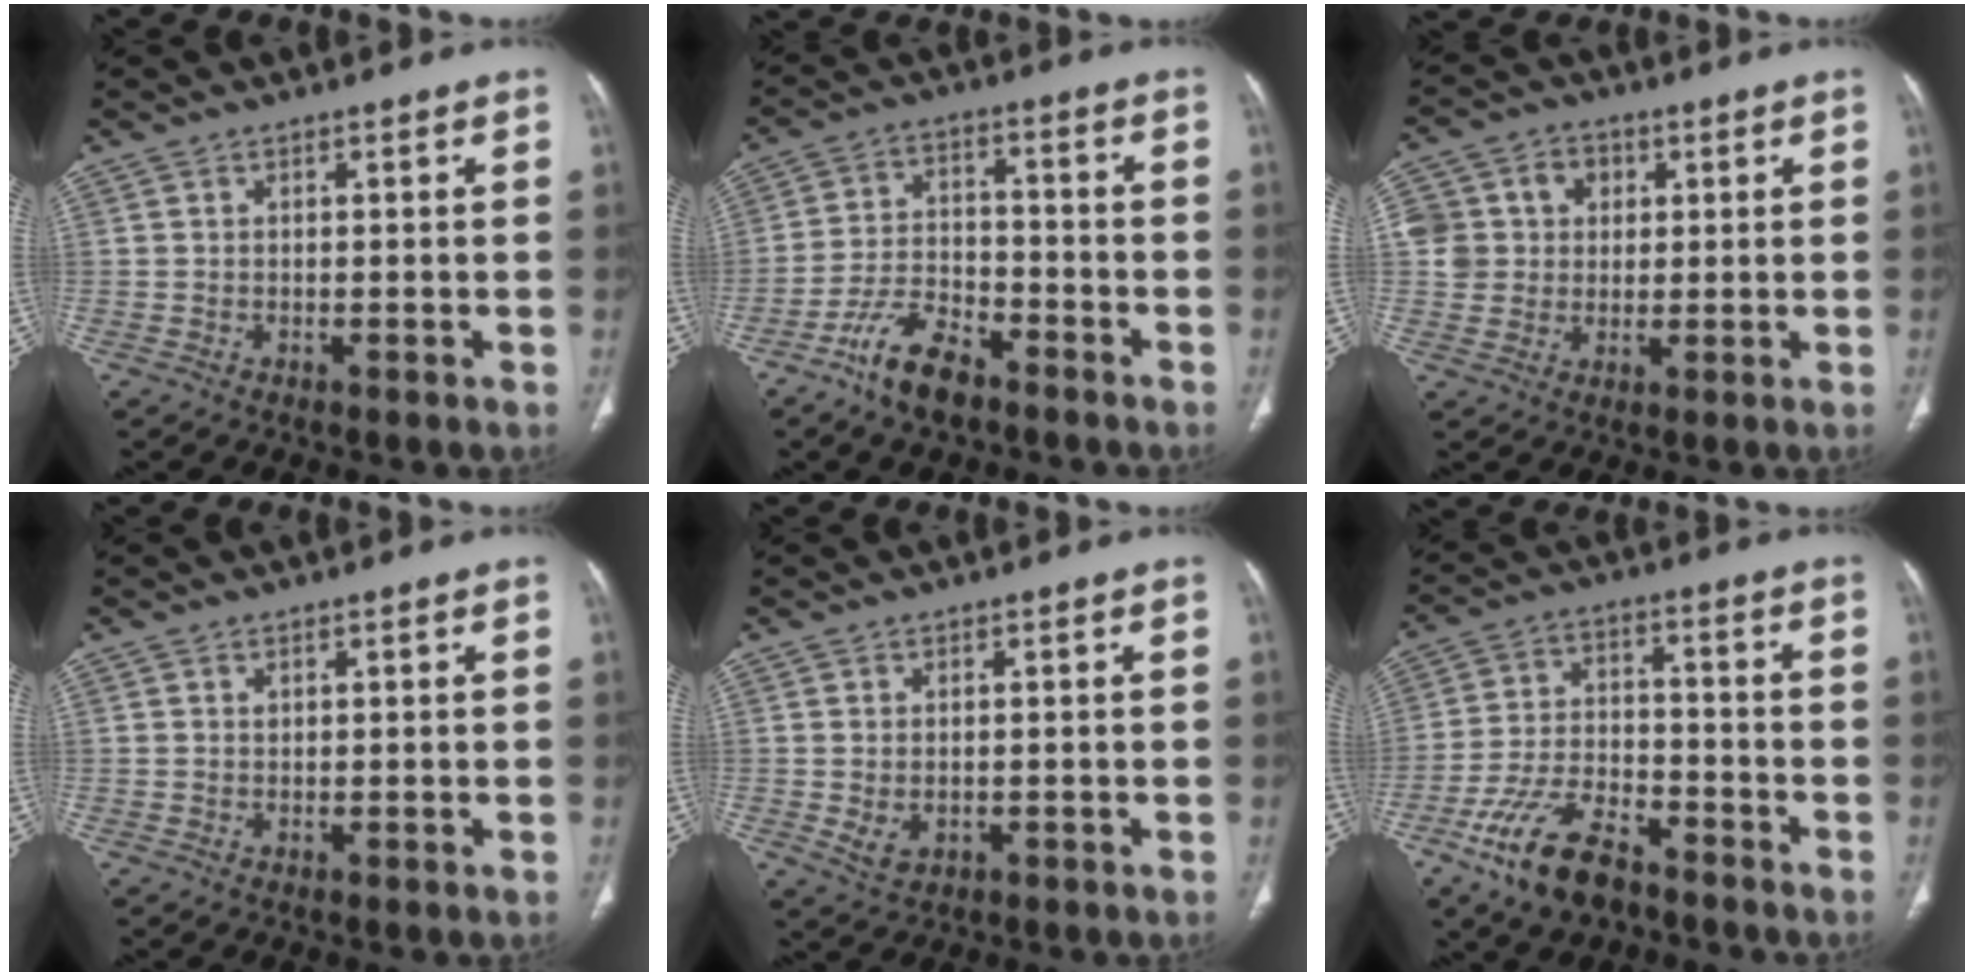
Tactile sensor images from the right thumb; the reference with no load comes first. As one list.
[{"total": 9.3, "force": [-6.6, 4.0, 5.3], "torque": [-0.098, 0.036, -0.127]}, {"total": 10.0, "force": [1.9, 9.3, 3.2], "torque": [-0.034, 0.015, 0.034]}, {"total": 0.6, "force": [0.3, 0.4, 0.3], "torque": [-0.001, -0.001, 0.007]}, {"total": 2.9, "force": [-0.3, 2.1, 2.0], "torque": [-0.033, -0.002, 0.007]}, {"total": 12.9, "force": [-8.5, 6.1, 7.6], "torque": [-0.140, 0.041, -0.158]}]